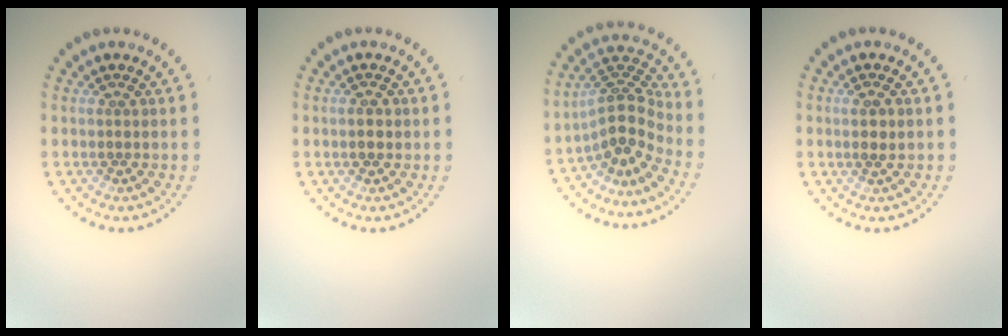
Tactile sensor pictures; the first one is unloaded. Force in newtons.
{"total": 1.8, "press": 1.8, "slide": 0.2}
{"total": 4.0, "press": 2.8, "slide": 2.7}
{"total": 1.0, "press": 0.9, "slide": 0.4}